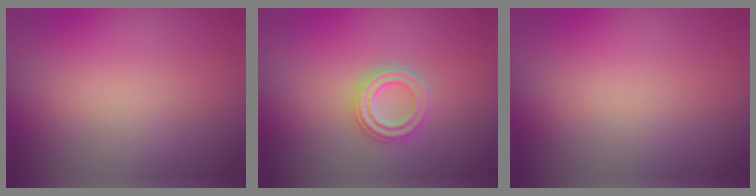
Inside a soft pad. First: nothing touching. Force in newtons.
{"total": 2.5, "press": 2.4, "slide": 0.7}
{"total": 0.0}